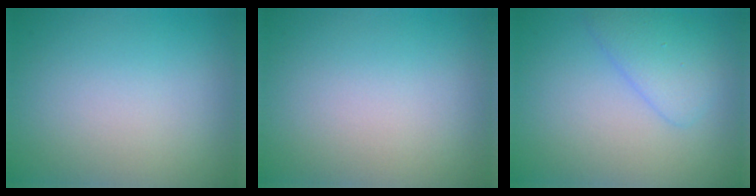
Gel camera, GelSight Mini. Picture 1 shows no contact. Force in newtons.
{"total": 0.0}
{"total": 2.8, "press": 2.8, "slide": 0.1}